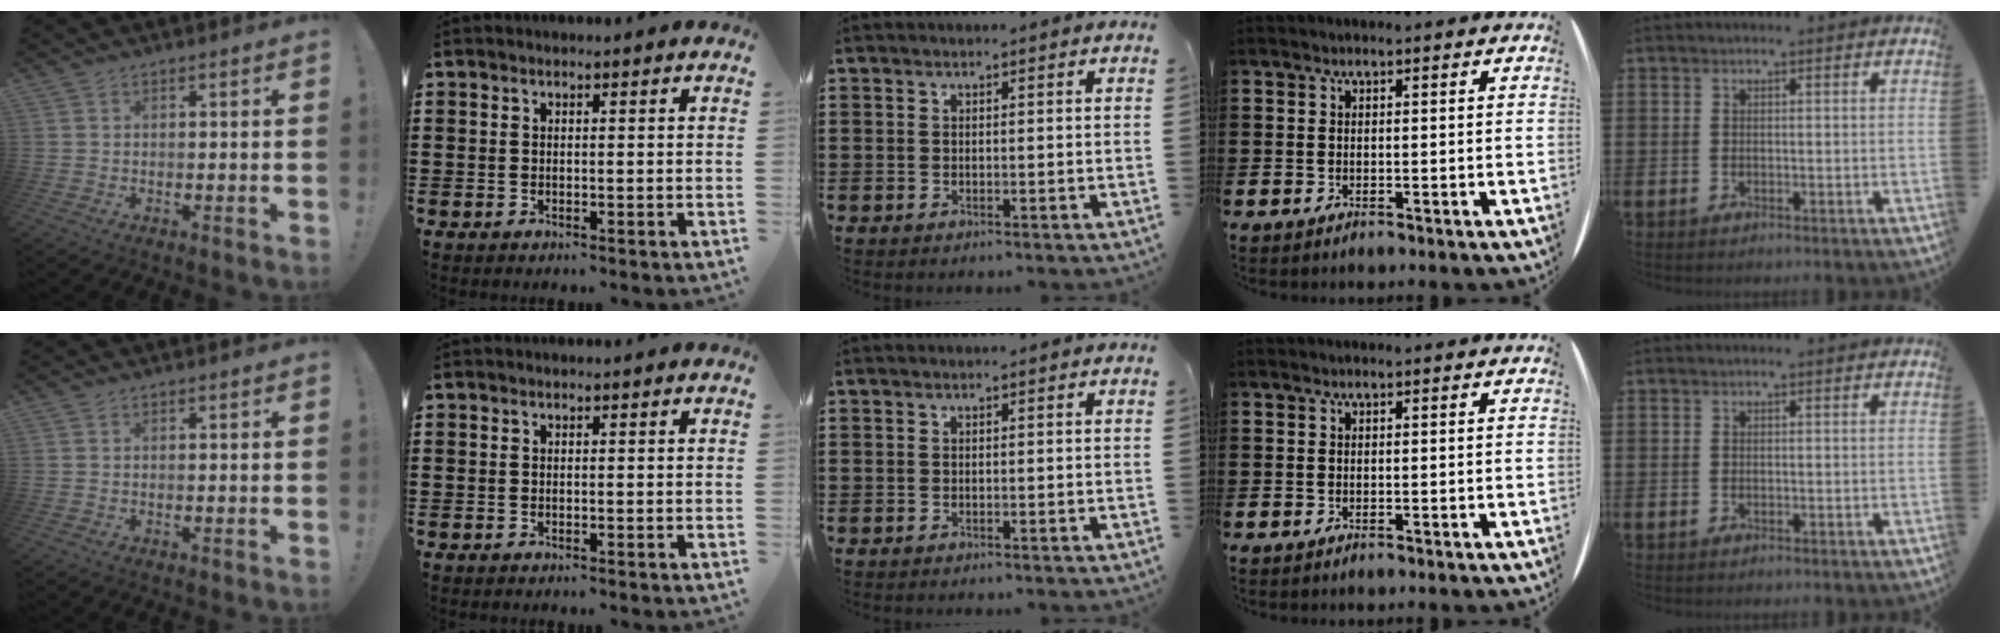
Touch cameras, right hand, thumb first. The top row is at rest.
{}